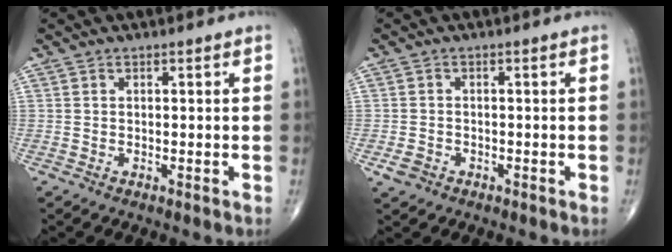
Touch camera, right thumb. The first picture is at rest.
{"total": 2.4, "force": [-1.1, 1.9, 0.9], "torque": [-0.018, 0.005, -0.017]}